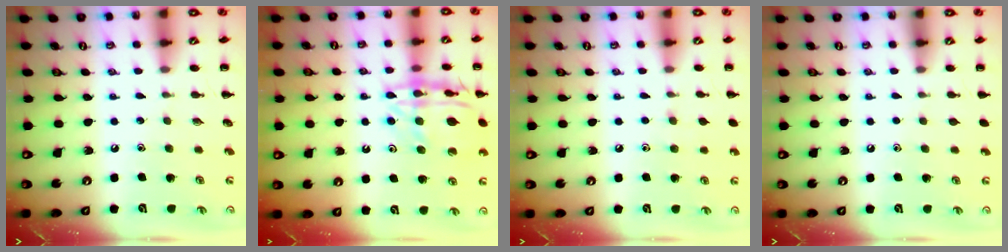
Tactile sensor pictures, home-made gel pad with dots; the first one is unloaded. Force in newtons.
{"total": 16.6, "press": 16.5, "slide": 1.9}
{"total": 4.4, "press": 4.0, "slide": 1.7}
{"total": 0.6, "press": 0.6, "slide": 0.1}